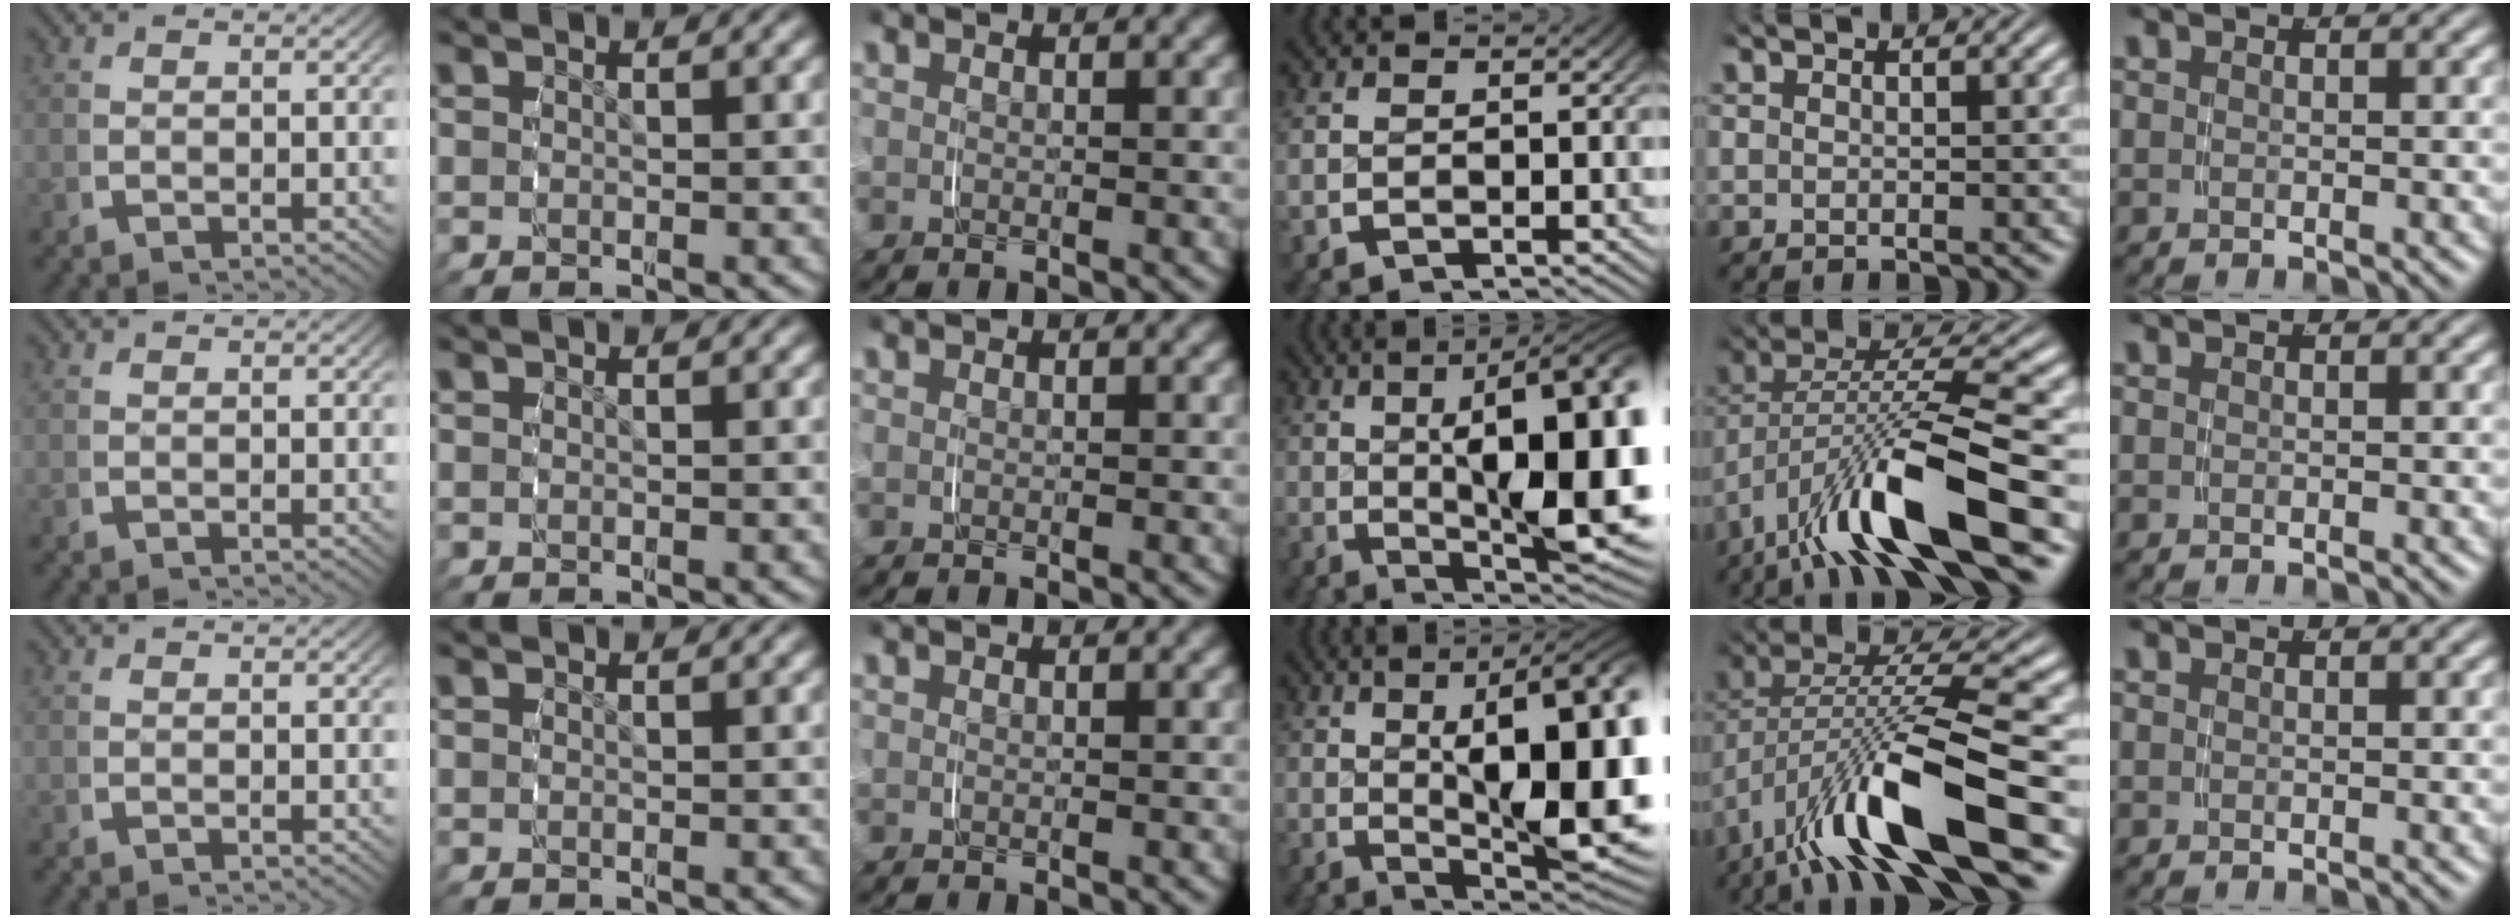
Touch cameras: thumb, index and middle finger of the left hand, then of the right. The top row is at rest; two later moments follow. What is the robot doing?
{"motion": "grasp_and_lifting", "object": "glasses case"}